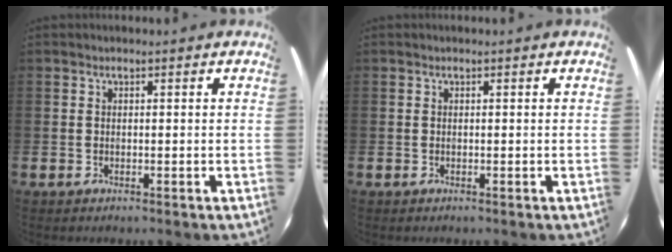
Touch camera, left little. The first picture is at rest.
{"total": 0.0}